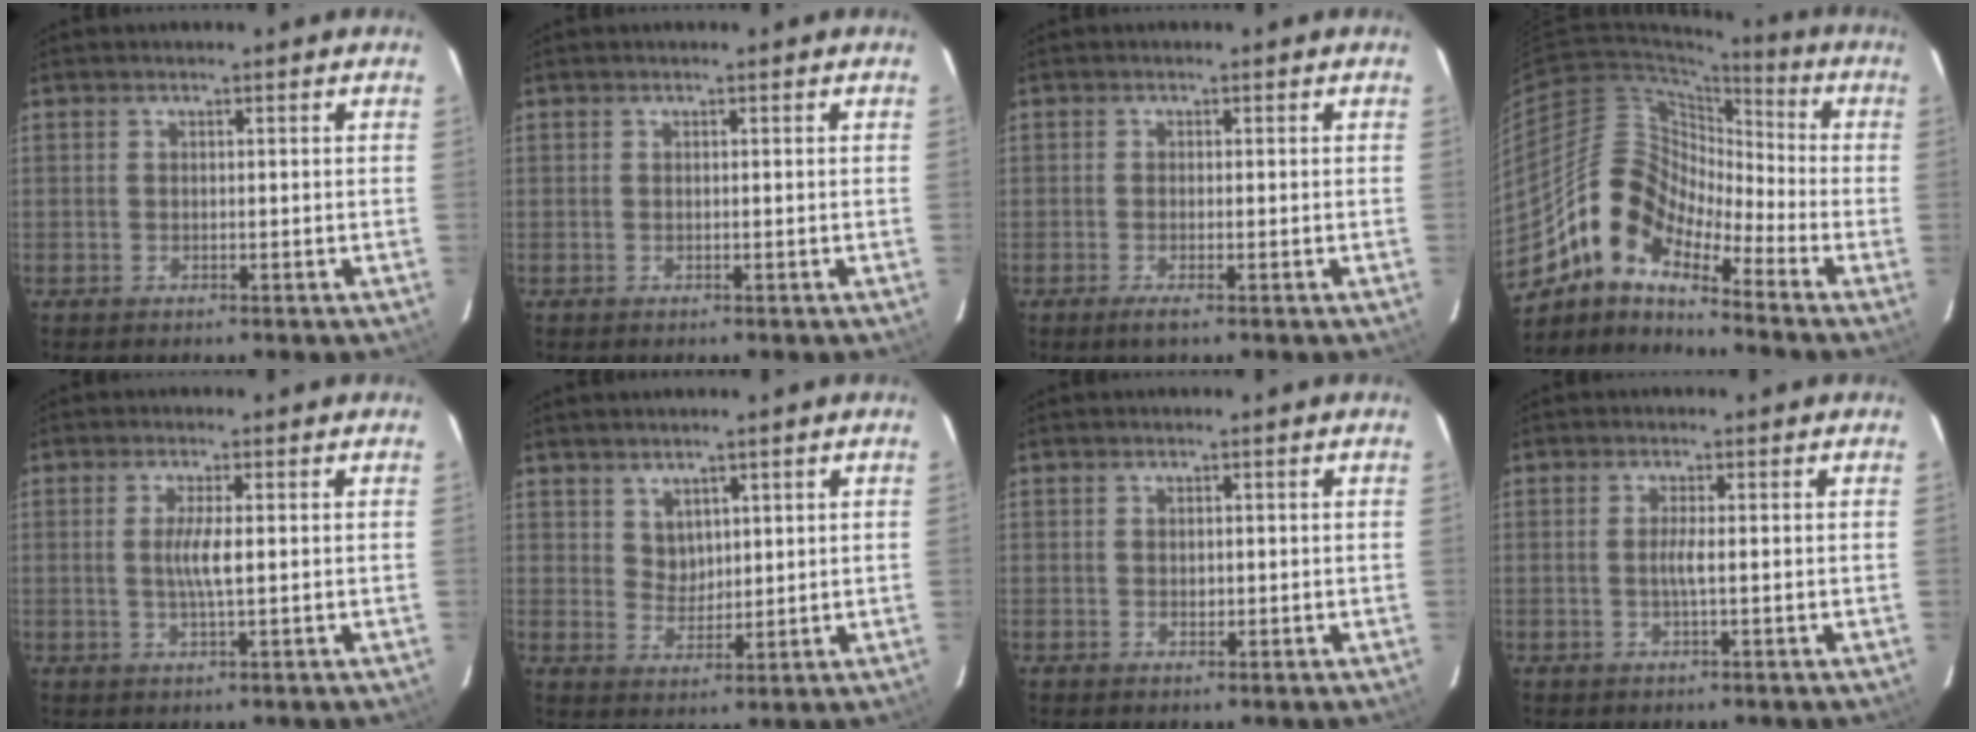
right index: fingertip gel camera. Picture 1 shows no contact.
{"total": 0.0}
{"total": 2.0, "force": [-1.1, -0.2, 1.6], "torque": [-0.032, -0.007, -0.021]}
{"total": 12.3, "force": [-9.1, 4.9, 6.6], "torque": [-0.107, 0.015, -0.192]}
{"total": 3.4, "force": [0.0, 0.0, 3.4], "torque": [-0.066, -0.005, -0.001]}
{"total": 3.6, "force": [2.4, 2.5, 1.0], "torque": [-0.011, 0.004, 0.052]}
{"total": 0.9, "force": [0.0, 0.7, 0.6], "torque": [-0.007, 0.002, 0.000]}
{"total": 1.8, "force": [-0.3, -0.4, 1.7], "torque": [-0.033, -0.002, -0.007]}